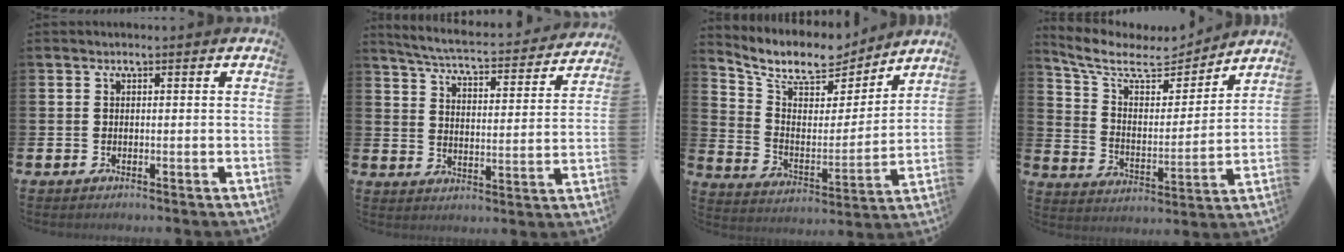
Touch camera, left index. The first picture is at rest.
{"total": 5.2, "force": [5.0, 0.4, 1.6], "torque": [-0.060, -0.040, 0.080]}
{"total": 9.4, "force": [8.4, 3.2, 2.7], "torque": [-0.090, -0.064, 0.146]}
{"total": 8.4, "force": [7.0, 3.4, 3.1], "torque": [-0.094, -0.048, 0.118]}